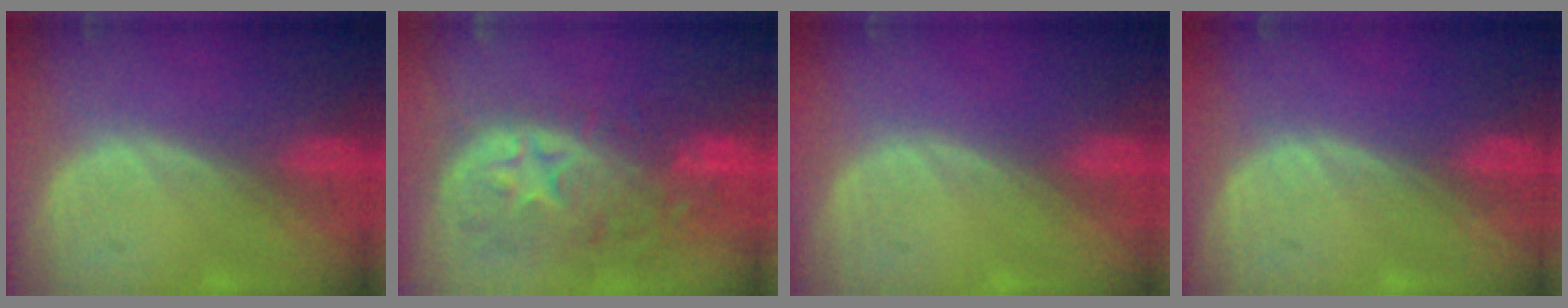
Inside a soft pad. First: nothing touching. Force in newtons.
{"total": 11.1, "press": 9.7, "slide": 5.2}
{"total": 0.0}
{"total": 0.0}